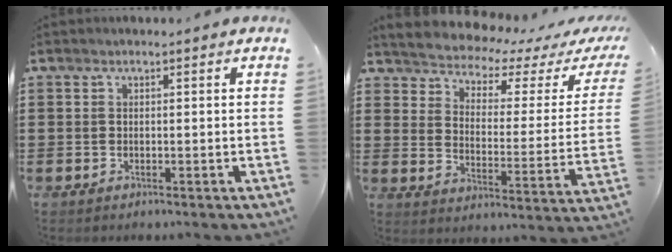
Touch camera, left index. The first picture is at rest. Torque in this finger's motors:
{"motor_torque": [2.14, 0.00, 0.80, 0.05]}